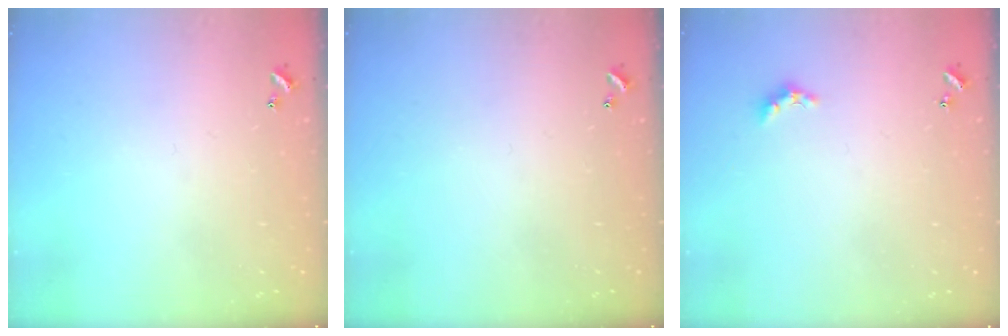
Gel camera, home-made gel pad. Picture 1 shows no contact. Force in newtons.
{"total": 0.0}
{"total": 1.7, "press": 1.6, "slide": 0.5}